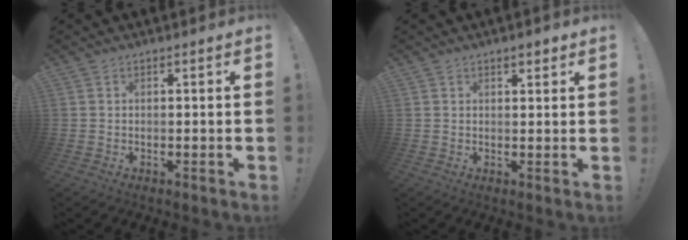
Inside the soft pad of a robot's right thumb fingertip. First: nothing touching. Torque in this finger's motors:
{"motor_torque": [-0.16, 0.29, 0.47, 0.05, -0.08]}